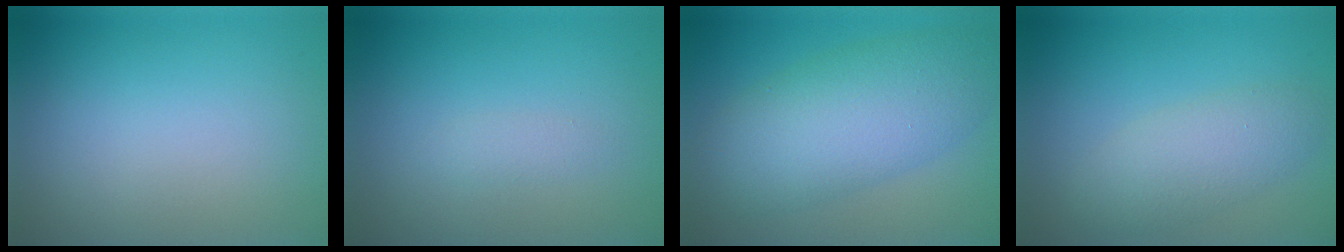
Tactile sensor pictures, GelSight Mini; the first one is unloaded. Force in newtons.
{"total": 0.9, "press": 0.9, "slide": 0.0}
{"total": 8.4, "press": 8.4, "slide": 0.4}
{"total": 3.5, "press": 3.5, "slide": 0.3}